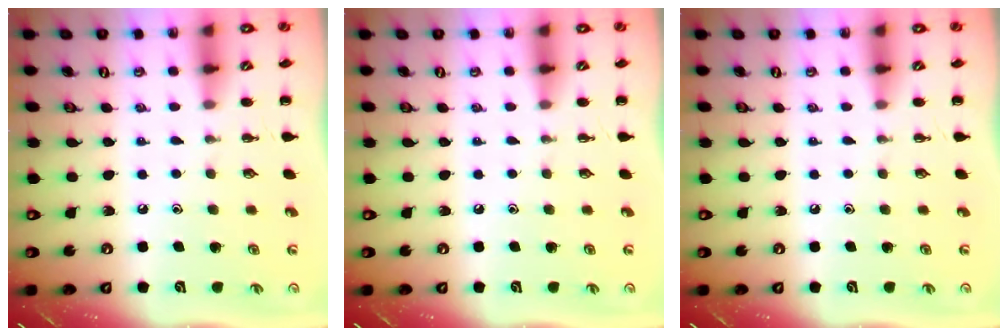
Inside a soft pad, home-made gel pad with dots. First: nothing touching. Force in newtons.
{"total": 0.0}
{"total": 0.0}